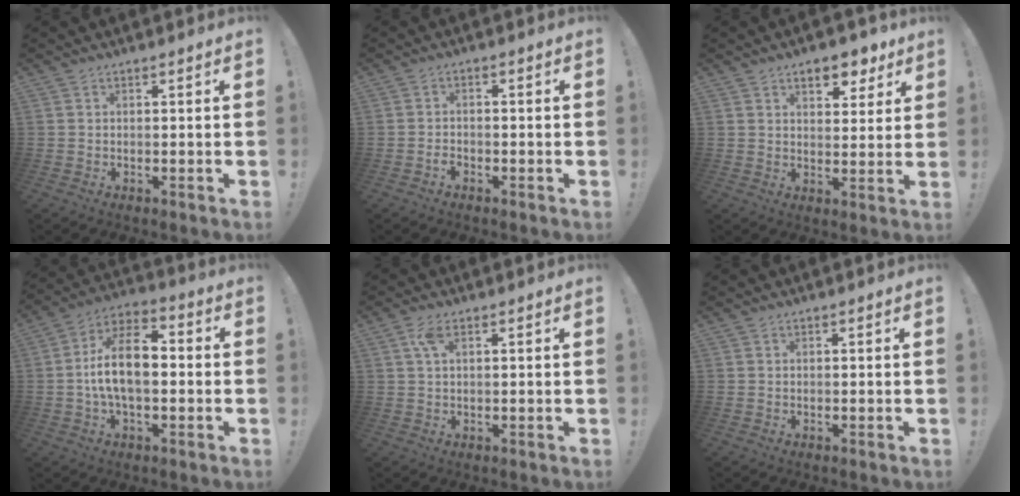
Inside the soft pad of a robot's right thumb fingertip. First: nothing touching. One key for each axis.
{"total": 1.8, "fx": -1.5, "fy": 0.7, "fz": 0.7, "tx": -0.008, "ty": 0.003, "tz": -0.028}
{"total": 8.5, "fx": 5.2, "fy": 4.5, "fz": 5.0, "tx": -0.053, "ty": -0.026, "tz": 0.087}
{"total": 13.3, "fx": -1.3, "fy": 7.2, "fz": 11.1, "tx": -0.188, "ty": 0.007, "tz": -0.026}
{"total": 3.6, "fx": 1.3, "fy": 1.4, "fz": 3.0, "tx": -0.062, "ty": 0.004, "tz": 0.022}
{"total": 0.0}